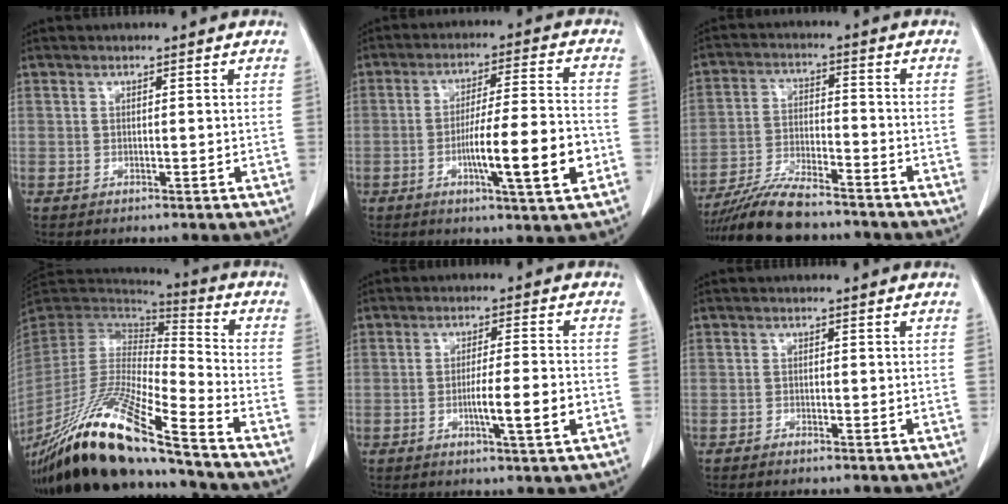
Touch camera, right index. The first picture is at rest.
{"total": 12.2, "force": [-3.7, 0.5, 11.6], "torque": [-0.188, -0.002, -0.060]}
{"total": 10.8, "force": [-9.6, 1.6, 4.6], "torque": [-0.084, -0.016, -0.164]}
{"total": 22.3, "force": [-16.7, 0.6, 14.7], "torque": [-0.308, -0.055, -0.313]}
{"total": 6.4, "force": [-1.9, 0.0, 6.1], "torque": [-0.096, -0.007, -0.029]}
{"total": 0.9, "force": [-0.8, 0.1, 0.4], "torque": [-0.011, -0.001, -0.010]}